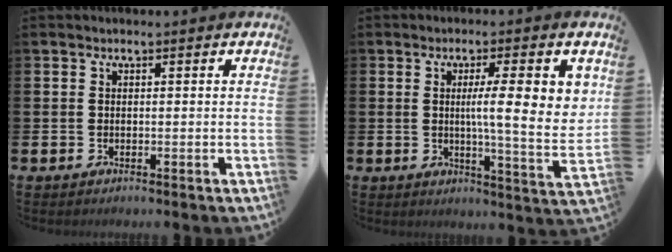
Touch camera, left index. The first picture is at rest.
{"total": 9.0, "force": [2.9, 1.2, 8.4], "torque": [-0.119, -0.029, 0.035]}